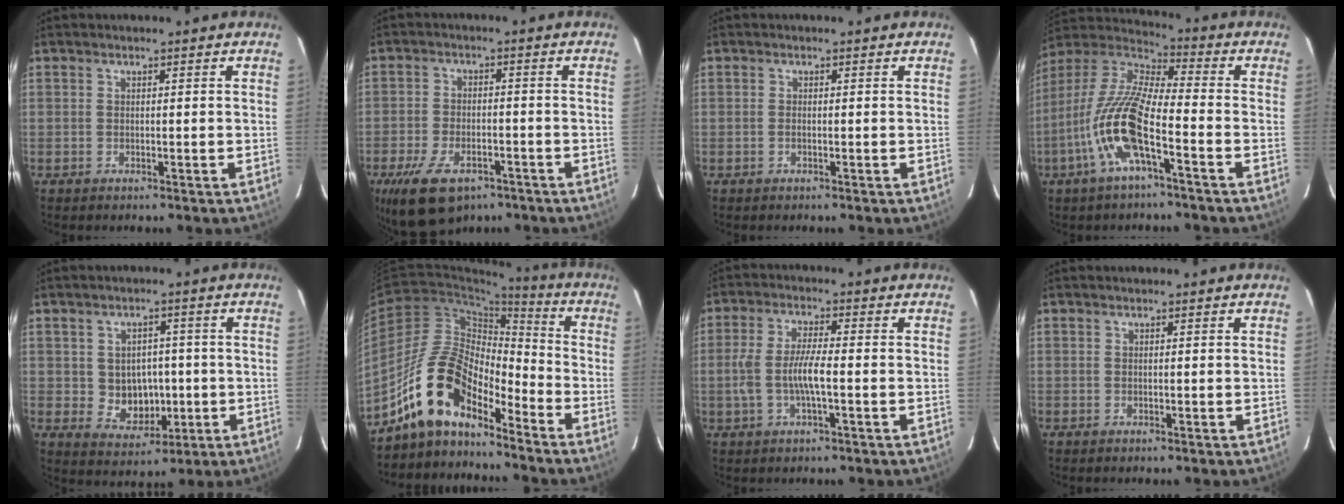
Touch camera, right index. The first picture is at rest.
{"total": 13.1, "force": [-8.2, 6.6, 7.6], "torque": [-0.174, -0.022, -0.138]}
{"total": 0.5, "force": [-0.2, 0.2, 0.4], "torque": [-0.010, 0.001, -0.005]}
{"total": 14.9, "force": [-6.2, 3.3, 13.1], "torque": [-0.269, -0.007, -0.131]}
{"total": 7.2, "force": [-0.6, 6.4, 3.4], "torque": [-0.069, 0.008, 0.010]}
{"total": 13.9, "force": [-10.8, 5.2, 6.9], "torque": [-0.127, 0.016, -0.213]}
{"total": 6.9, "force": [-1.5, 1.3, 6.6], "torque": [-0.136, 0.001, -0.028]}
{"total": 0.0}